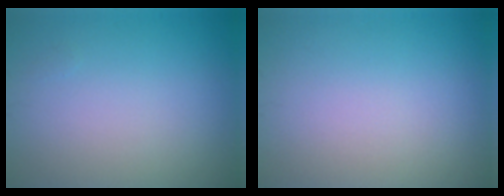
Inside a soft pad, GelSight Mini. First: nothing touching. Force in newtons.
{"total": 0.0}